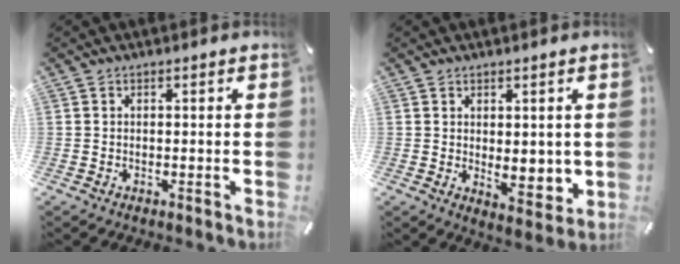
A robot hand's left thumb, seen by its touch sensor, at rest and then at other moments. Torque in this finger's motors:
{"motor_torque": [0.45, 0.41, 0.08, 0.01, 0.09]}